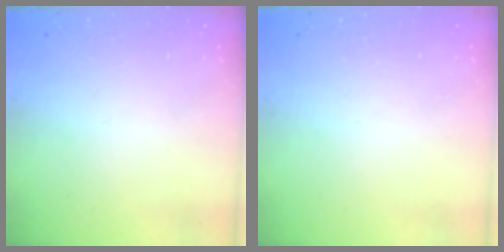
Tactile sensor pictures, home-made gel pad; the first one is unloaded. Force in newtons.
{"total": 0.0}